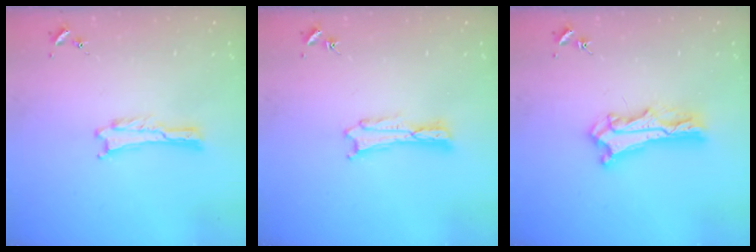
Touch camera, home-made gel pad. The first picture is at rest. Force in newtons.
{"total": 0.6, "press": 0.6, "slide": 0.2}
{"total": 7.4, "press": 7.3, "slide": 0.6}